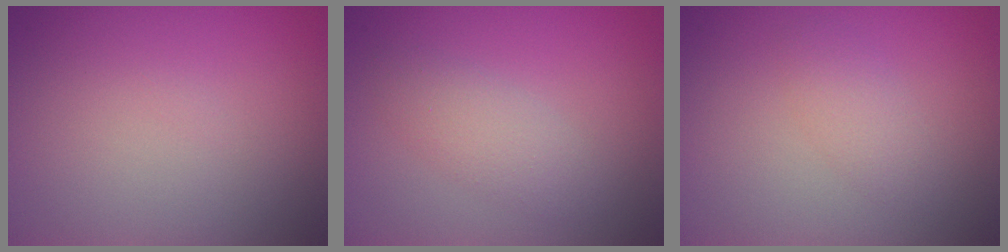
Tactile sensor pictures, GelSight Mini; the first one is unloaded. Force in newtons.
{"total": 2.2, "press": 2.2, "slide": 0.2}
{"total": 1.6, "press": 1.6, "slide": 0.1}